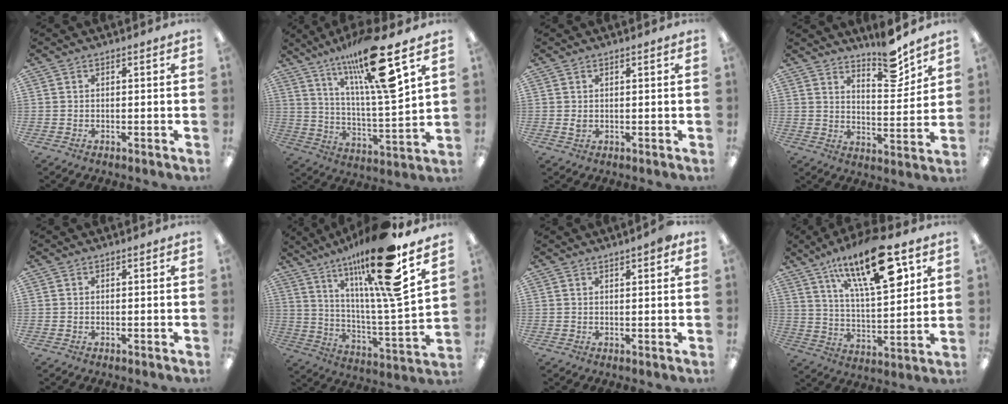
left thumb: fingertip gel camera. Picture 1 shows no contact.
{"total": 21.7, "force": [14.5, 3.2, 15.7], "torque": [-0.282, -0.068, 0.227]}
{"total": 1.6, "force": [0.3, 0.9, 1.2], "torque": [-0.026, 0.003, 0.005]}
{"total": 10.6, "force": [8.6, 3.6, 5.2], "torque": [-0.046, -0.068, 0.145]}
{"total": 0.0}
{"total": 22.8, "force": [16.3, 2.9, 15.6], "torque": [-0.266, -0.095, 0.252]}
{"total": 2.8, "force": [1.9, 0.6, 2.0], "torque": [-0.026, -0.003, 0.029]}
{"total": 22.7, "force": [12.5, 8.4, 17.1], "torque": [-0.262, -0.053, 0.200]}